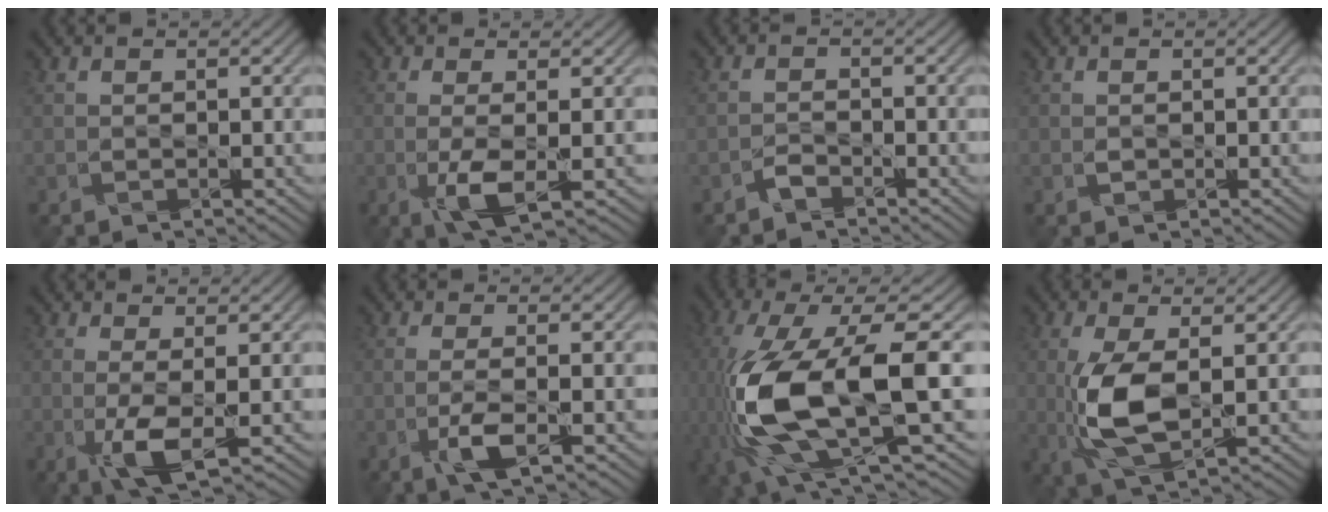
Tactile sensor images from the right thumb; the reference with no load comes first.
{"total": 4.0, "force": [-0.9, 0.7, 3.8], "torque": [-0.080, -0.002, -0.022]}
{"total": 1.4, "force": [-1.4, 0.2, 0.0], "torque": [0.000, 0.004, -0.035]}
{"total": 0.5, "force": [-0.1, 0.5, 0.3], "torque": [-0.008, -0.001, -0.002]}
{"total": 4.8, "force": [-1.1, 0.9, 4.6], "torque": [-0.090, 0.000, -0.024]}
{"total": 3.7, "force": [-1.4, 0.6, 3.3], "torque": [-0.066, 0.003, -0.035]}
{"total": 16.9, "force": [-2.7, 5.8, 15.6], "torque": [-0.356, -0.015, -0.036]}
{"total": 8.2, "force": [-0.5, 3.4, 7.5], "torque": [-0.170, -0.002, -0.009]}